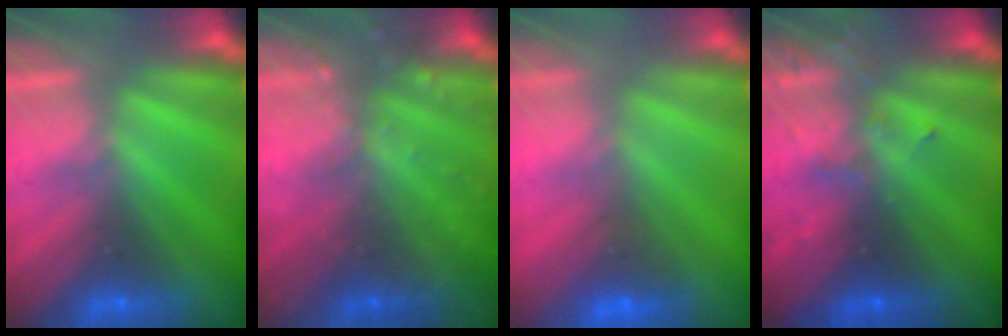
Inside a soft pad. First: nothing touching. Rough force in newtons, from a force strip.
{"total": 8.3}
{"total": 5.0}
{"total": 3.3}